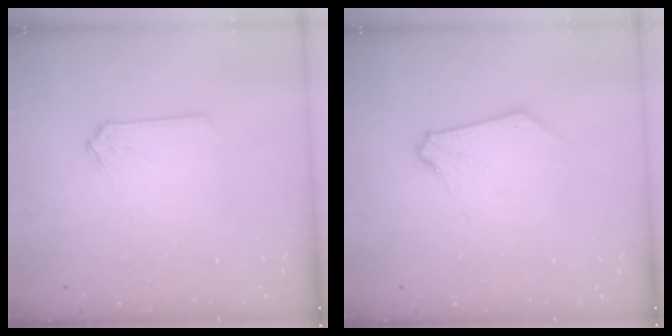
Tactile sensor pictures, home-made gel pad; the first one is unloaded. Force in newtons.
{"total": 0.7, "press": 0.7, "slide": 0.2}